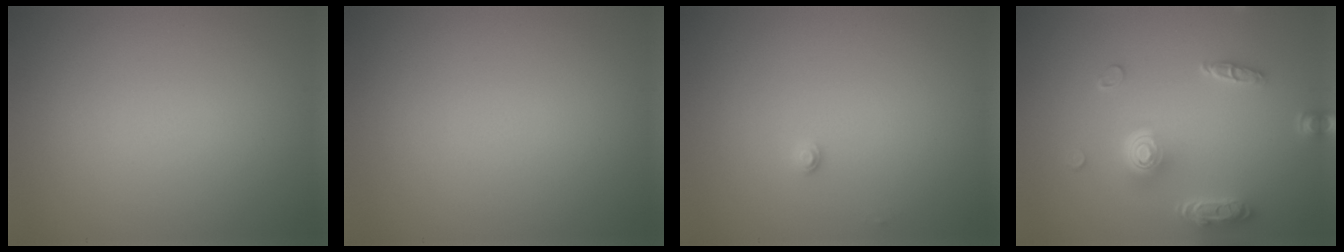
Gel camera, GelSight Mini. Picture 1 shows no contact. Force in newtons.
{"total": 0.0}
{"total": 0.8, "press": 0.8, "slide": 0.0}
{"total": 4.9, "press": 3.7, "slide": 3.1}